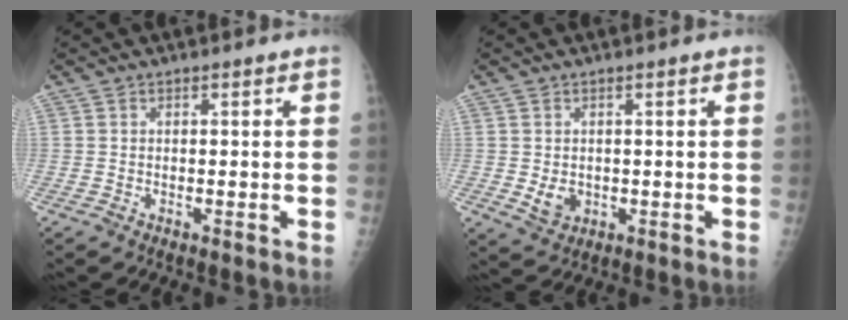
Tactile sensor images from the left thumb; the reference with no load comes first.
{"total": 3.5, "force": [-0.1, 2.8, 2.0], "torque": [-0.023, -0.005, 0.009]}